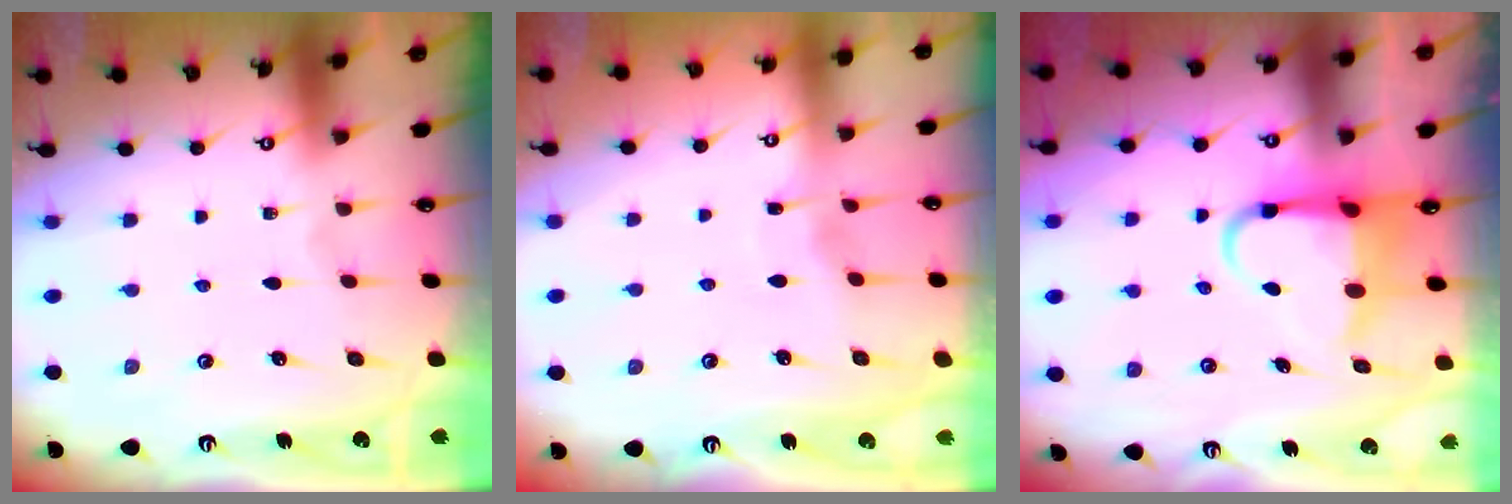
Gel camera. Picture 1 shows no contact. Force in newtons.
{"total": 2.9, "press": 2.9, "slide": 0.3}
{"total": 6.5, "press": 6.4, "slide": 1.1}